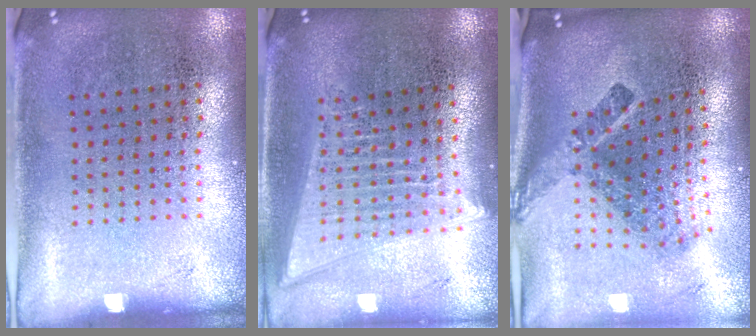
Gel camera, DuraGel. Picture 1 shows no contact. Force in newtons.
{"total": 1.8, "press": 1.6, "slide": 0.9}
{"total": 2.6, "press": 1.6, "slide": 2.0}